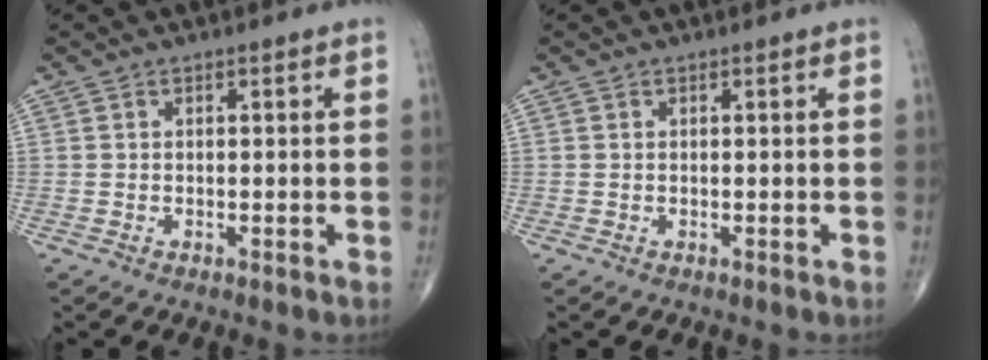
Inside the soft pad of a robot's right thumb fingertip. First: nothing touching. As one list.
[{"total": 0.0}]